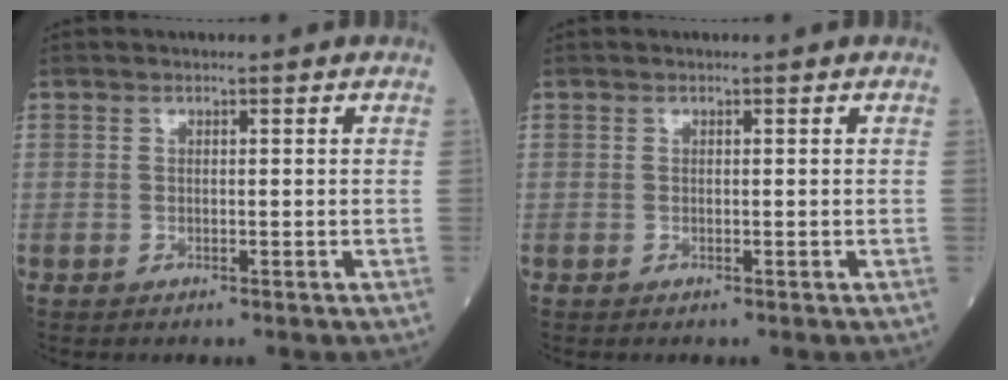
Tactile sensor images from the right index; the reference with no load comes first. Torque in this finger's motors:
{"motor_torque": [0.00, 0.00, 0.00, -0.01]}